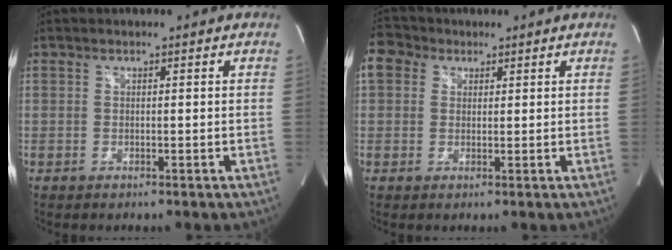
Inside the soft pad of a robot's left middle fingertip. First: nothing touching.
{"total": 5.1, "force": [2.3, 4.1, 1.8], "torque": [-0.049, 0.028, 0.046]}